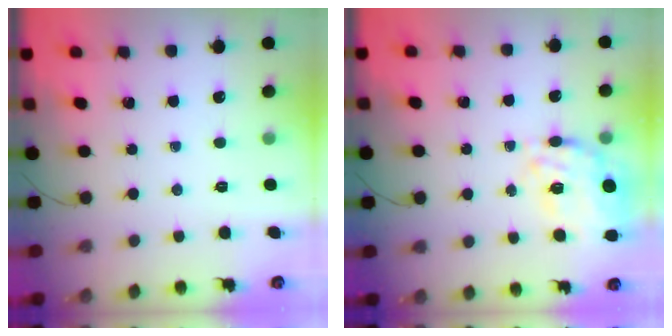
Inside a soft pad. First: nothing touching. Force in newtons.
{"total": 13.5, "press": 12.8, "slide": 4.4}